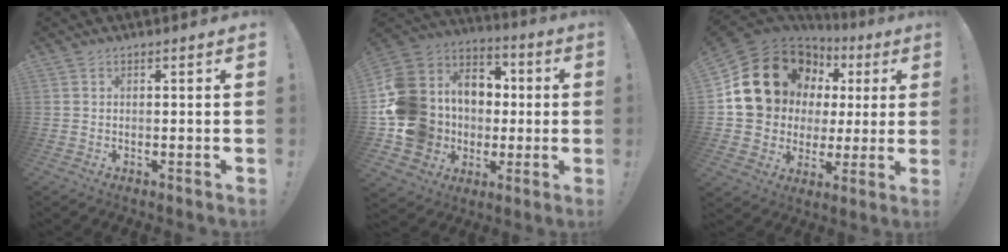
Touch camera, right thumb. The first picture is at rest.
{"total": 19.8, "force": [-1.5, 17.8, 8.5], "torque": [-0.170, 0.009, 0.030]}
{"total": 21.3, "force": [9.2, 15.8, 10.9], "torque": [-0.172, -0.045, 0.208]}